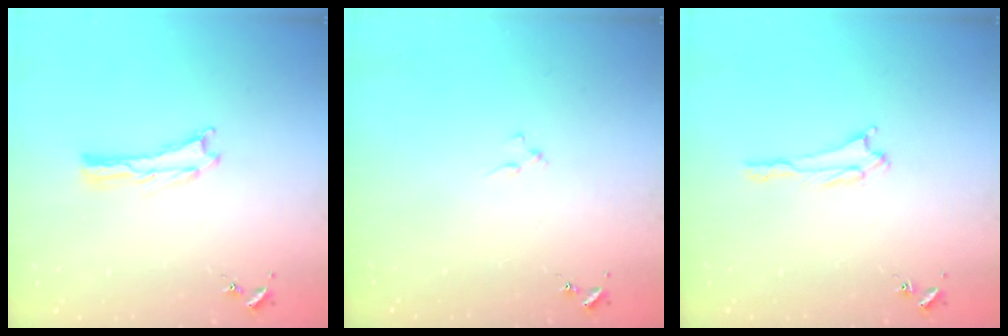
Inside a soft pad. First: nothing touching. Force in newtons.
{"total": 0.9, "press": 0.9, "slide": 0.2}
{"total": 1.7, "press": 1.7, "slide": 0.3}